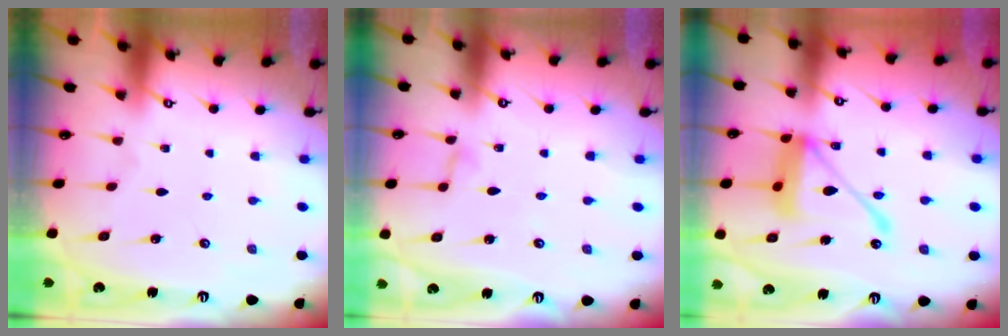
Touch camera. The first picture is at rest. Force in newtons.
{"total": 2.9, "press": 2.9, "slide": 0.2}
{"total": 16.0, "press": 16.0, "slide": 1.6}